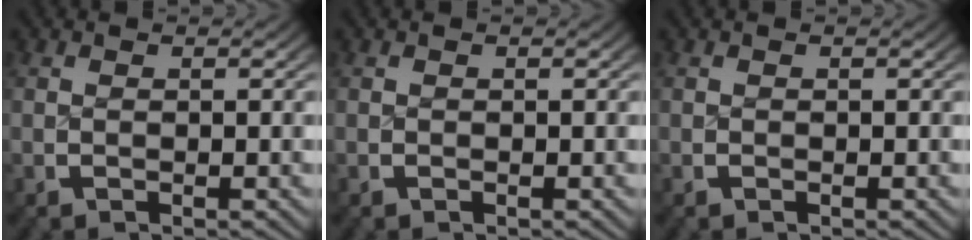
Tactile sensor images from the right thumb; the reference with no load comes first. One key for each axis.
{"total": 0.0}
{"total": 0.0}